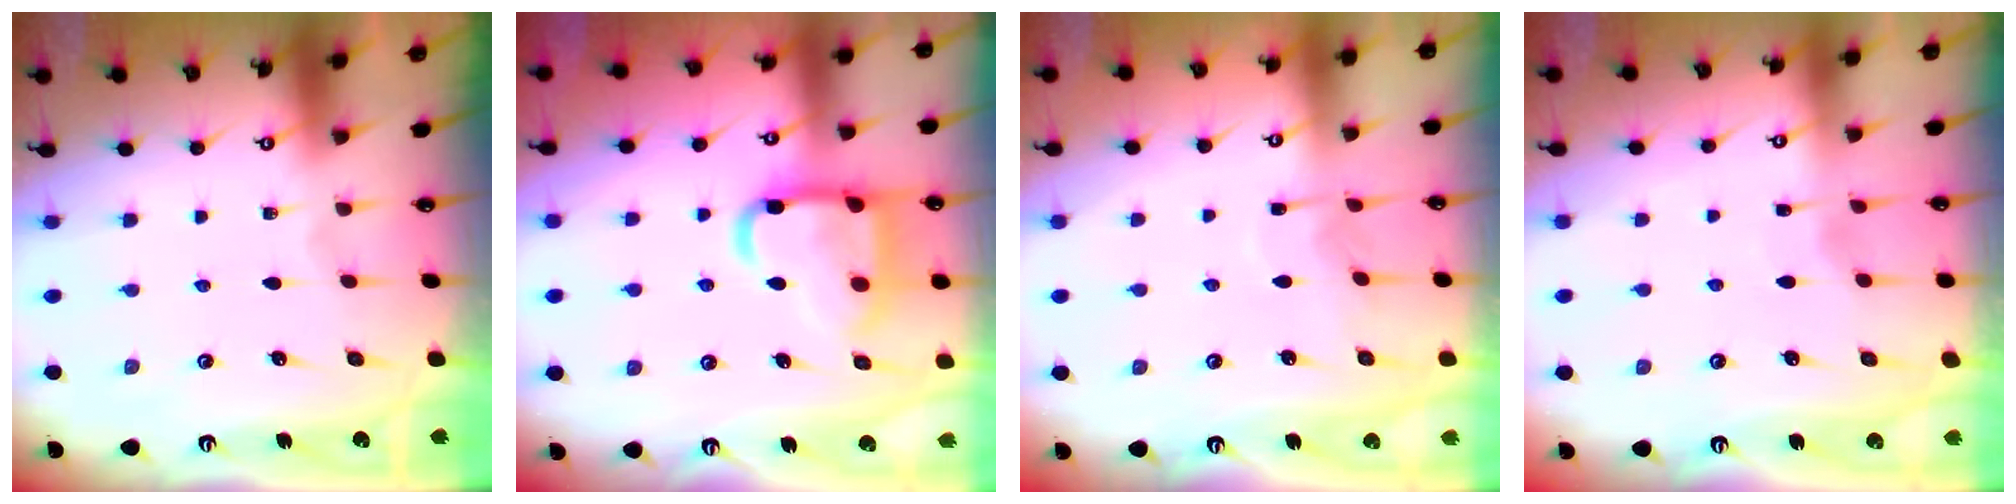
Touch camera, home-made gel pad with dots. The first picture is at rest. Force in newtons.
{"total": 17.5, "press": 17.4, "slide": 1.6}
{"total": 5.0, "press": 5.0, "slide": 0.5}
{"total": 2.6, "press": 2.5, "slide": 0.2}